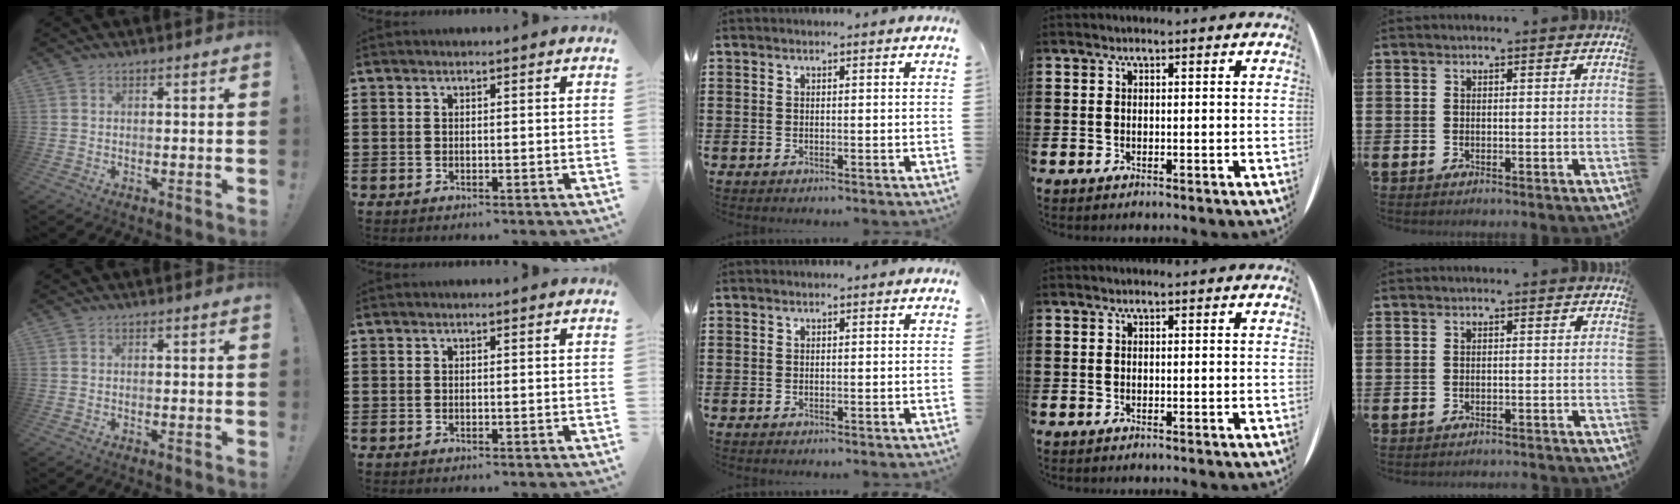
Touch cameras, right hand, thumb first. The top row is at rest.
{}